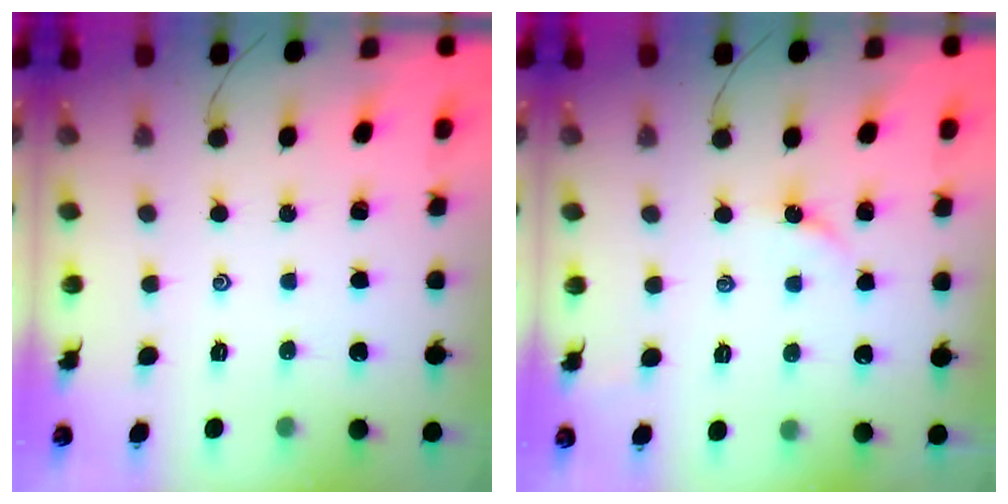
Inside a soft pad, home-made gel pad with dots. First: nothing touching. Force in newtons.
{"total": 3.4, "press": 3.3, "slide": 0.7}